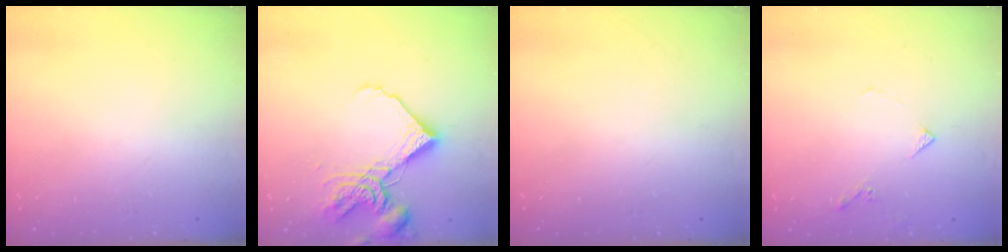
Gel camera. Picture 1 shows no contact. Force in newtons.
{"total": 11.9, "press": 11.8, "slide": 1.4}
{"total": 0.0}
{"total": 4.2, "press": 4.1, "slide": 0.8}